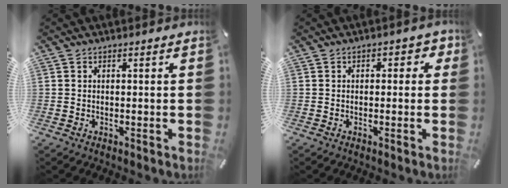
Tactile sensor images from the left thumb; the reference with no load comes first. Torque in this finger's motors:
{"motor_torque": [-0.20, -0.10, -0.14, 0.10, 0.04]}